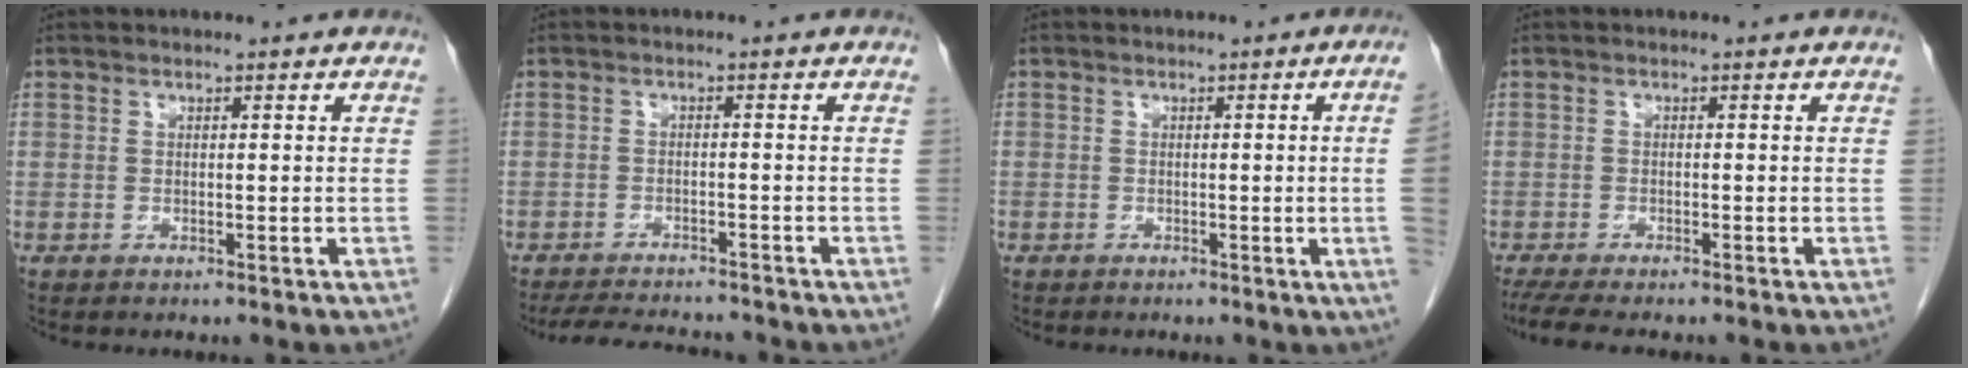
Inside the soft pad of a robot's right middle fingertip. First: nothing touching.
{"total": 8.5, "force": [-8.0, 1.3, 2.7], "torque": [-0.042, -0.005, -0.116]}
{"total": 4.0, "force": [-0.3, -1.5, 3.7], "torque": [-0.036, -0.005, -0.004]}
{"total": 6.3, "force": [-5.2, 0.8, 3.4], "torque": [-0.051, -0.014, -0.081]}